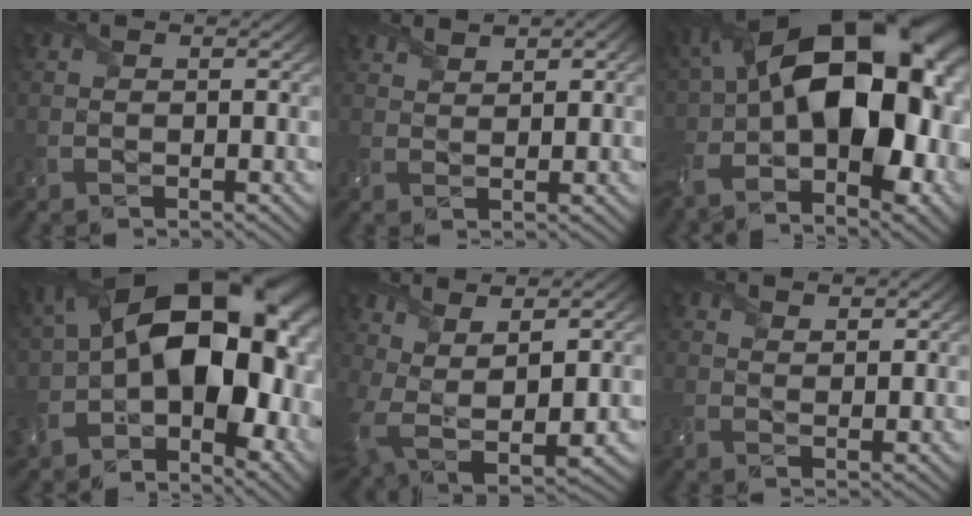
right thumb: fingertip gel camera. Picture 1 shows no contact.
{"total": 2.6, "force": [2.4, 0.7, 1.0], "torque": [-0.021, 0.005, 0.049]}
{"total": 20.8, "force": [-0.5, 11.0, 17.7], "torque": [-0.312, -0.029, 0.008]}
{"total": 19.7, "force": [-0.8, 11.9, 15.6], "torque": [-0.284, -0.021, 0.003]}
{"total": 7.7, "force": [2.5, 2.7, 6.7], "torque": [-0.164, -0.011, 0.061]}
{"total": 2.5, "force": [2.4, 0.3, 0.3], "torque": [-0.008, -0.004, 0.052]}